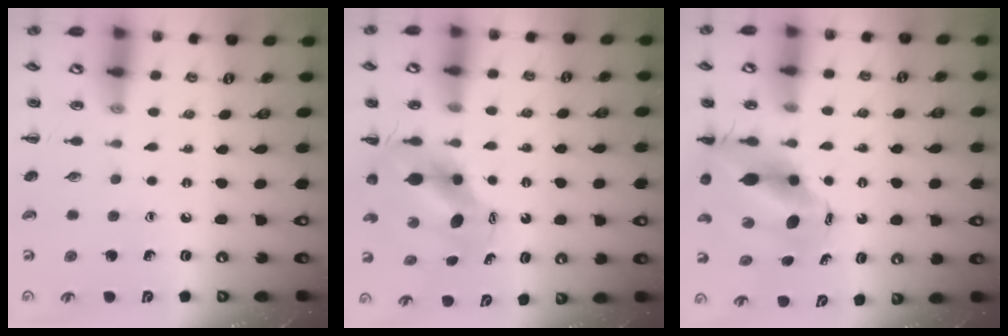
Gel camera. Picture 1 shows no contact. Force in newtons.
{"total": 6.6, "press": 6.5, "slide": 1.3}
{"total": 10.8, "press": 10.5, "slide": 2.6}